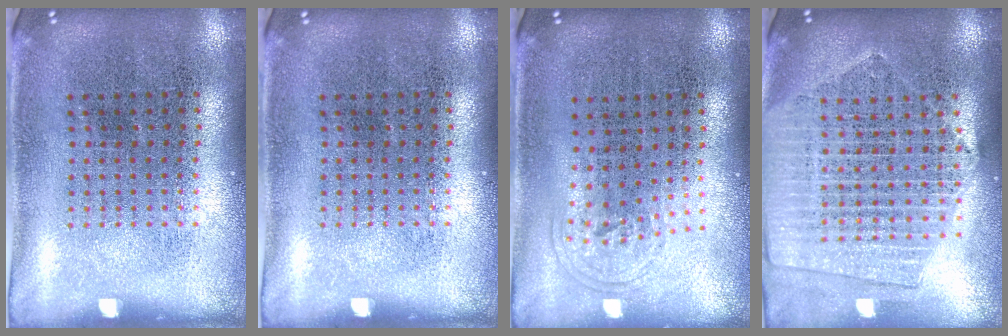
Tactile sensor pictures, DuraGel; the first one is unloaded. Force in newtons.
{"total": 0.0}
{"total": 0.8, "press": 0.6, "slide": 0.6}
{"total": 1.9, "press": 1.8, "slide": 0.8}